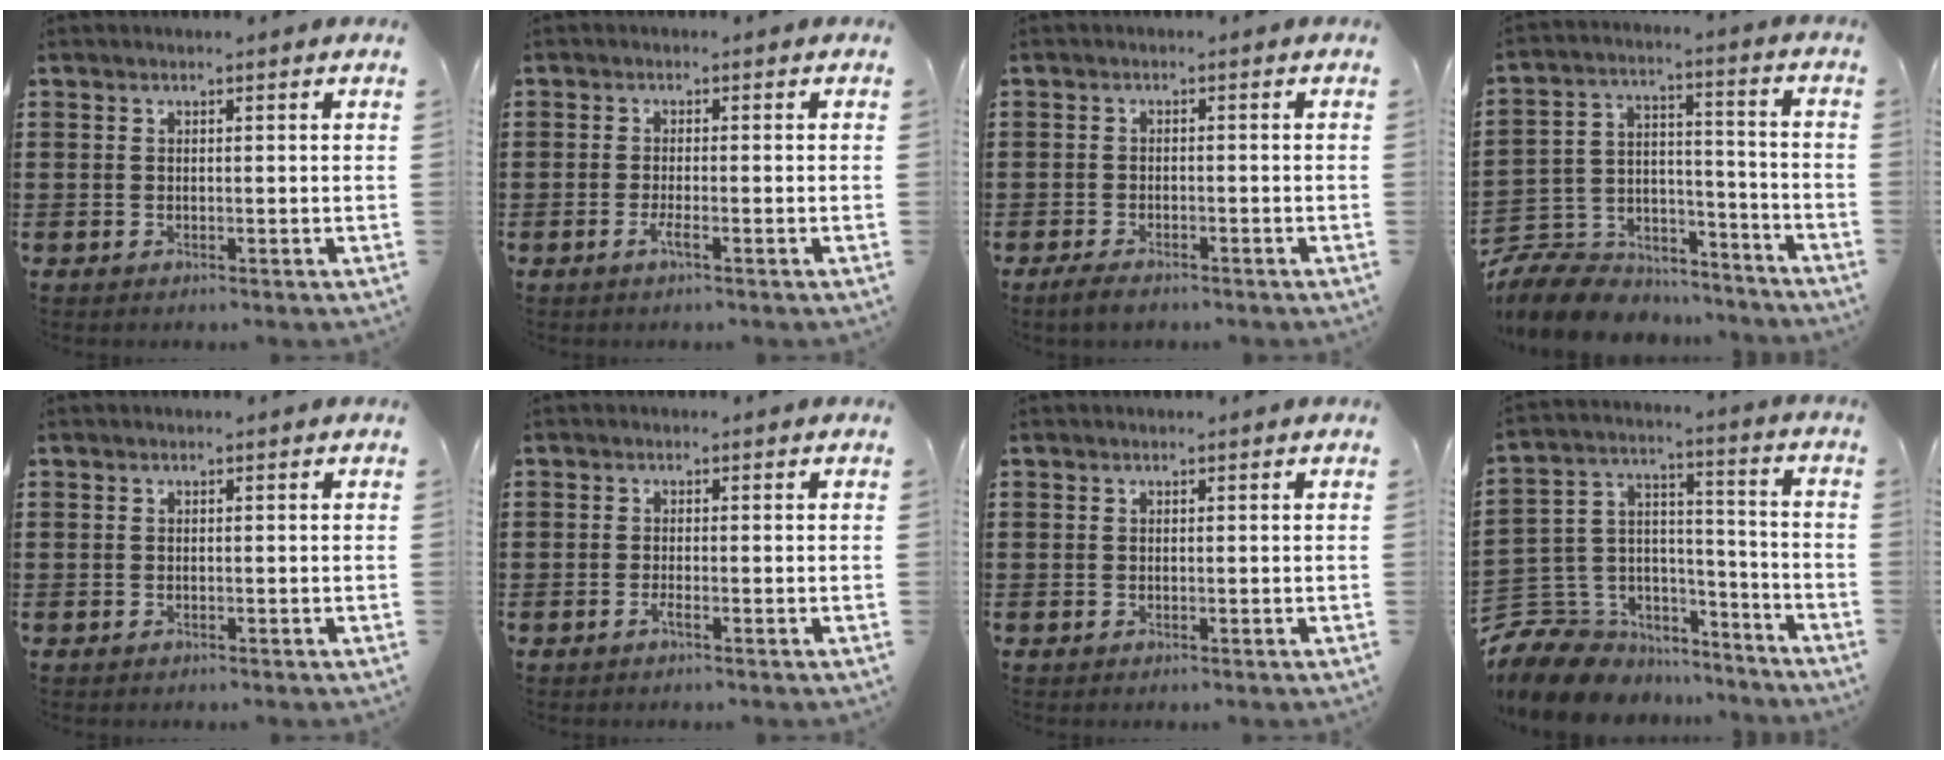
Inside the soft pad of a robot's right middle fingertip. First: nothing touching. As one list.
[{"total": 1.8, "force": [-0.9, 0.1, 1.6], "torque": [-0.035, -0.003, -0.020]}, {"total": 2.0, "force": [-1.6, 0.6, 1.1], "torque": [-0.028, 0.001, -0.034]}, {"total": 10.4, "force": [-9.7, 3.3, 2.1], "torque": [-0.064, 0.017, -0.196]}, {"total": 0.0}, {"total": 1.0, "force": [-0.7, 0.0, 0.8], "torque": [-0.024, -0.007, -0.014]}, {"total": 0.0}, {"total": 10.2, "force": [-8.2, 6.0, 1.4], "torque": [-0.065, 0.011, -0.159]}]